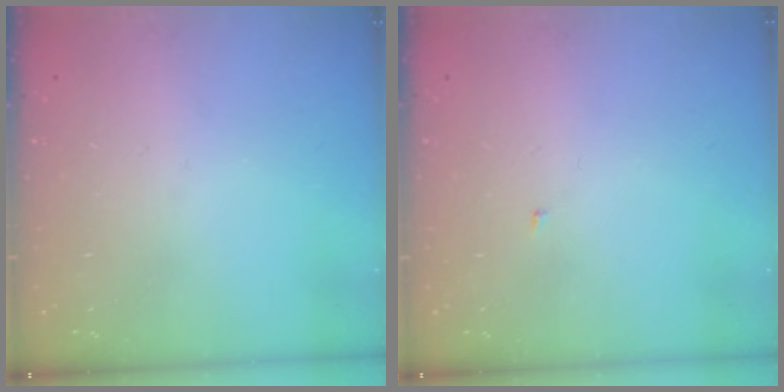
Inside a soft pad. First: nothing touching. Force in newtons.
{"total": 1.8, "press": 1.8, "slide": 0.2}